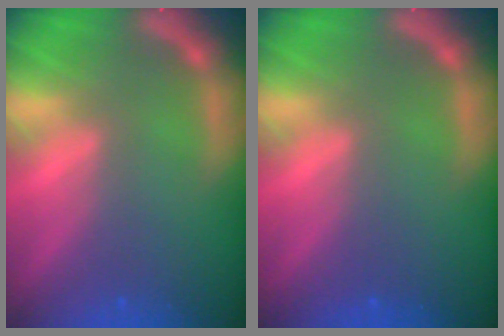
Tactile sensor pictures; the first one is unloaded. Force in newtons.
{"total": 0.0}